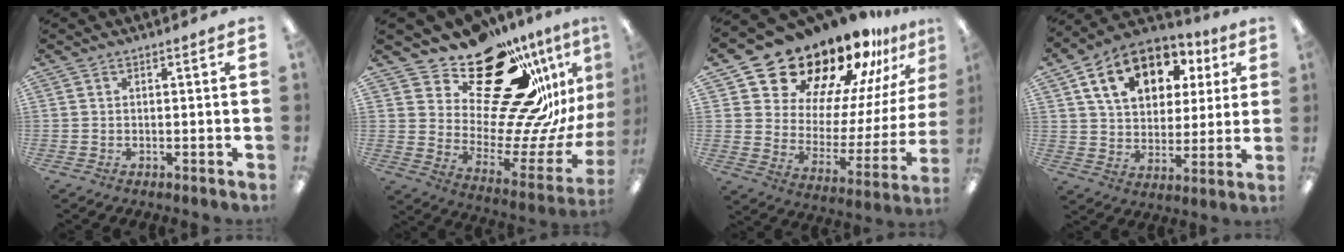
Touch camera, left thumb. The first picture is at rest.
{"total": 28.1, "force": [19.6, 12.4, 15.8], "torque": [-0.199, -0.156, 0.355]}
{"total": 23.2, "force": [20.4, 9.4, 5.8], "torque": [-0.108, -0.168, 0.371]}
{"total": 15.9, "force": [8.3, 10.7, 8.3], "torque": [-0.143, -0.021, 0.152]}